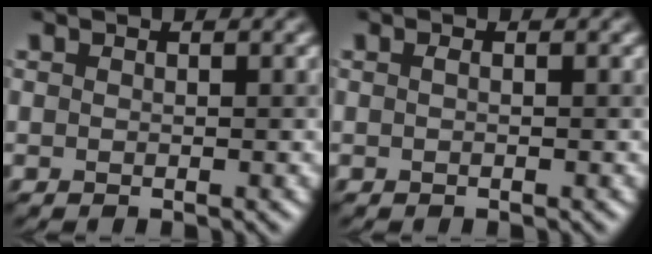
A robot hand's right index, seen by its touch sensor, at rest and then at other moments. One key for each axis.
{"total": 0.0}